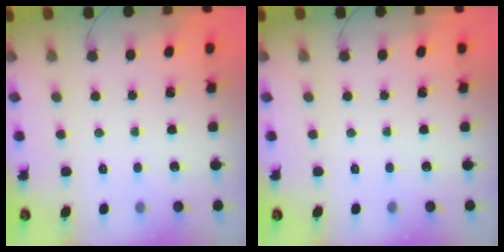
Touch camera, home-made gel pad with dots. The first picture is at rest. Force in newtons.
{"total": 0.0}